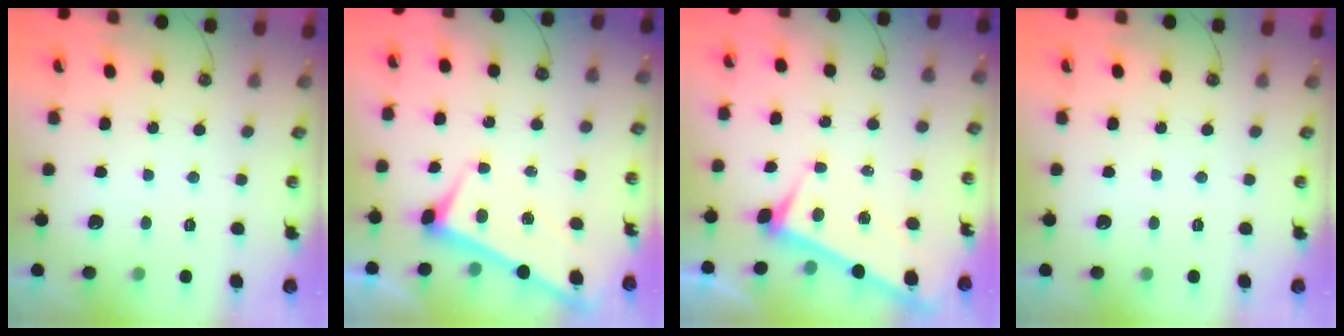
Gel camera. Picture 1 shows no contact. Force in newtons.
{"total": 1.2, "press": 1.2, "slide": 0.1}
{"total": 4.8, "press": 4.8, "slide": 0.5}
{"total": 0.0}